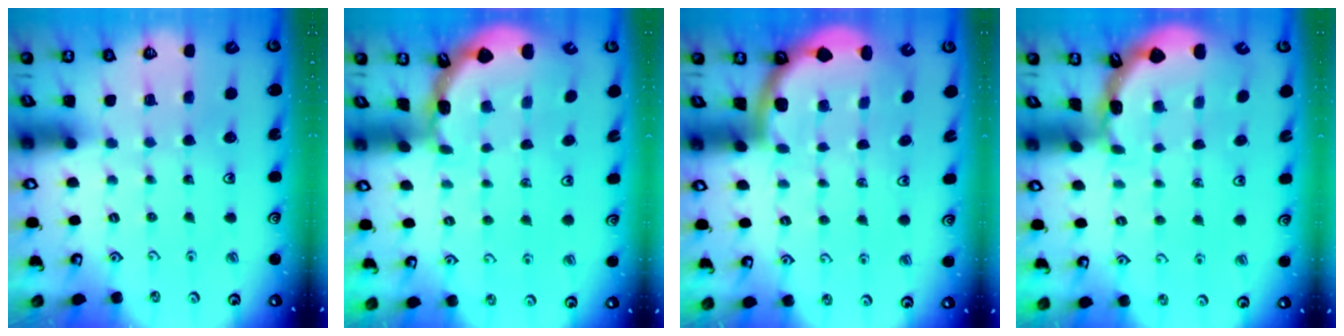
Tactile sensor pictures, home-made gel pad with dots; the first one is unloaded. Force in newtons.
{"total": 1.8, "press": 1.8, "slide": 0.1}
{"total": 1.8, "press": 1.8, "slide": 0.1}
{"total": 1.8, "press": 1.8, "slide": 0.1}